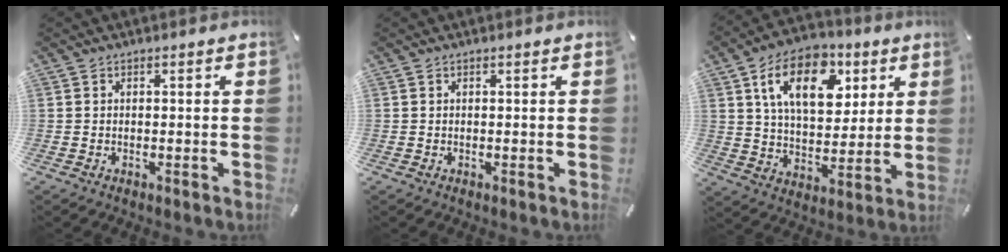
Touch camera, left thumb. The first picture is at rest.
{"total": 0.0}
{"total": 16.7, "force": [7.3, 10.5, 10.8], "torque": [-0.167, -0.013, 0.126]}